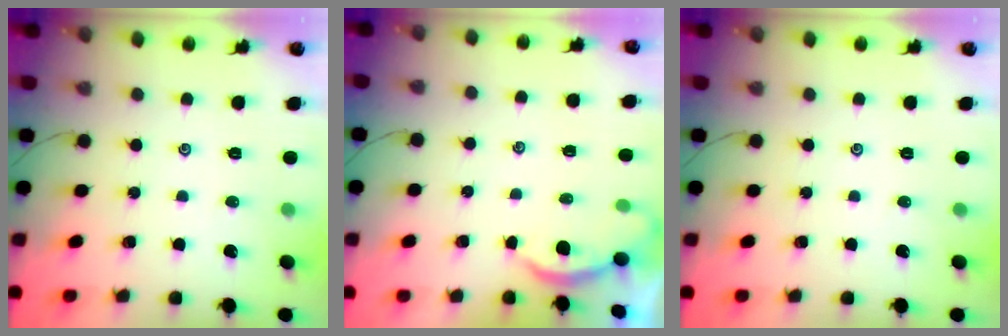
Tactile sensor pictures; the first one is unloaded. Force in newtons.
{"total": 2.0, "press": 2.0, "slide": 0.1}
{"total": 0.0}